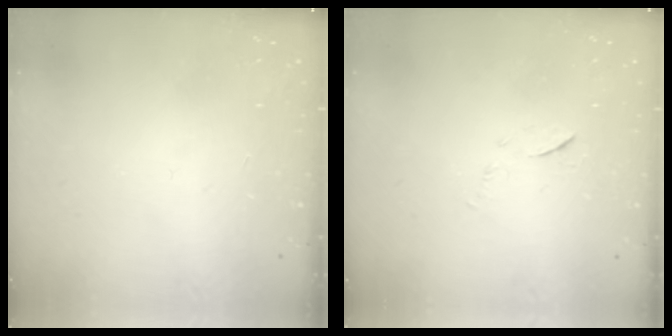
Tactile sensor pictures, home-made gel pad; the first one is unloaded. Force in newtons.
{"total": 5.3, "press": 5.2, "slide": 0.4}